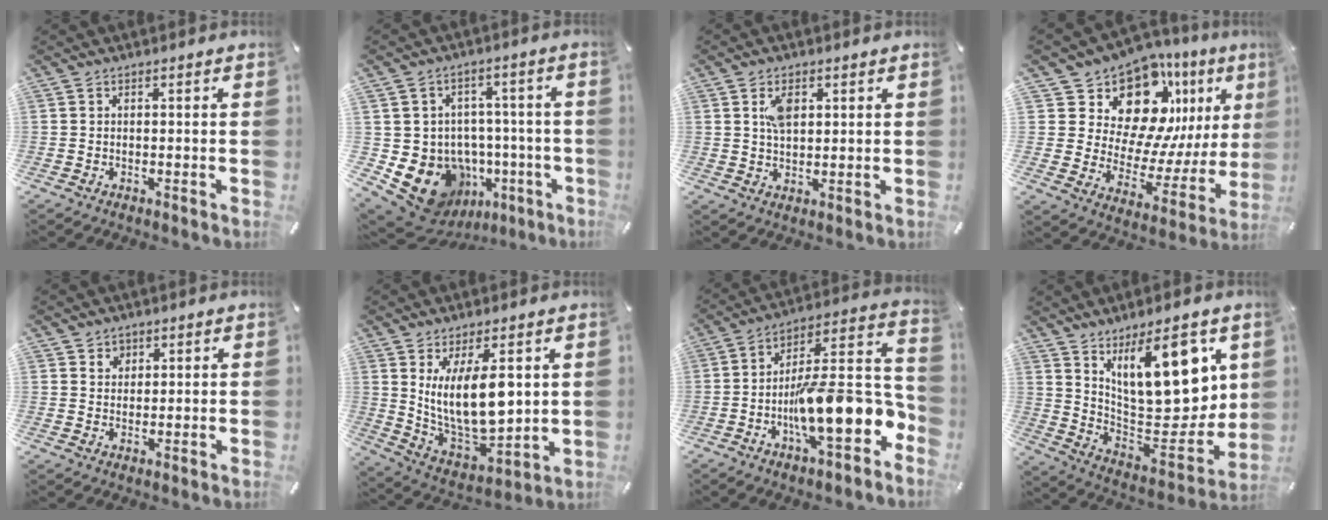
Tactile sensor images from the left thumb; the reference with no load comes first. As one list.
[{"total": 14.8, "force": [-6.0, 11.8, 6.7], "torque": [-0.123, 0.025, -0.080]}, {"total": 5.2, "force": [2.0, 3.2, 3.6], "torque": [-0.063, 0.001, 0.032]}, {"total": 16.6, "force": [11.8, 9.4, 6.9], "torque": [-0.094, -0.117, 0.204]}, {"total": 2.5, "force": [1.3, 2.1, 0.2], "torque": [0.002, 0.001, 0.022]}, {"total": 15.3, "force": [4.6, 7.2, 12.7], "torque": [-0.244, -0.032, 0.079]}, {"total": 18.3, "force": [-5.8, 6.2, 16.2], "torque": [-0.237, -0.006, -0.087]}, {"total": 20.1, "force": [10.0, 10.0, 14.3], "torque": [-0.188, -0.075, 0.169]}]